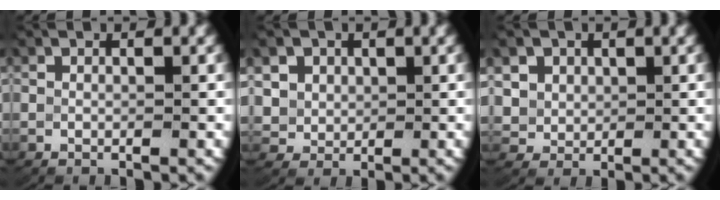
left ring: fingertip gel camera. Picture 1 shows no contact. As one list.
[{"total": 5.2, "force": [1.3, 4.6, 2.1], "torque": [-0.058, -0.014, 0.031]}, {"total": 4.6, "force": [1.3, 4.0, 1.9], "torque": [-0.054, -0.015, 0.033]}]